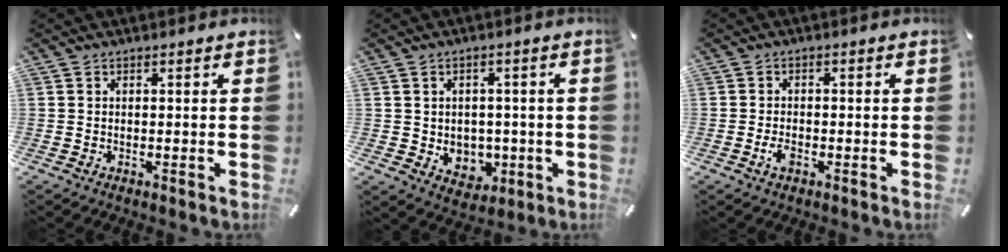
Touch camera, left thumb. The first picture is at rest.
{"total": 5.7, "force": [-0.2, 5.3, 1.9], "torque": [-0.018, 0.003, 0.001]}
{"total": 2.4, "force": [-1.2, 1.3, 1.6], "torque": [-0.041, 0.000, -0.025]}